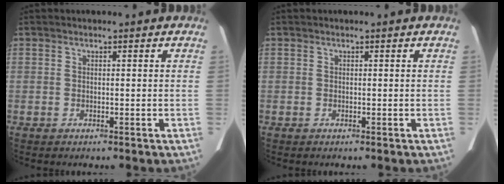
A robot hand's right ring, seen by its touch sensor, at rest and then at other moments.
{"total": 0.0}